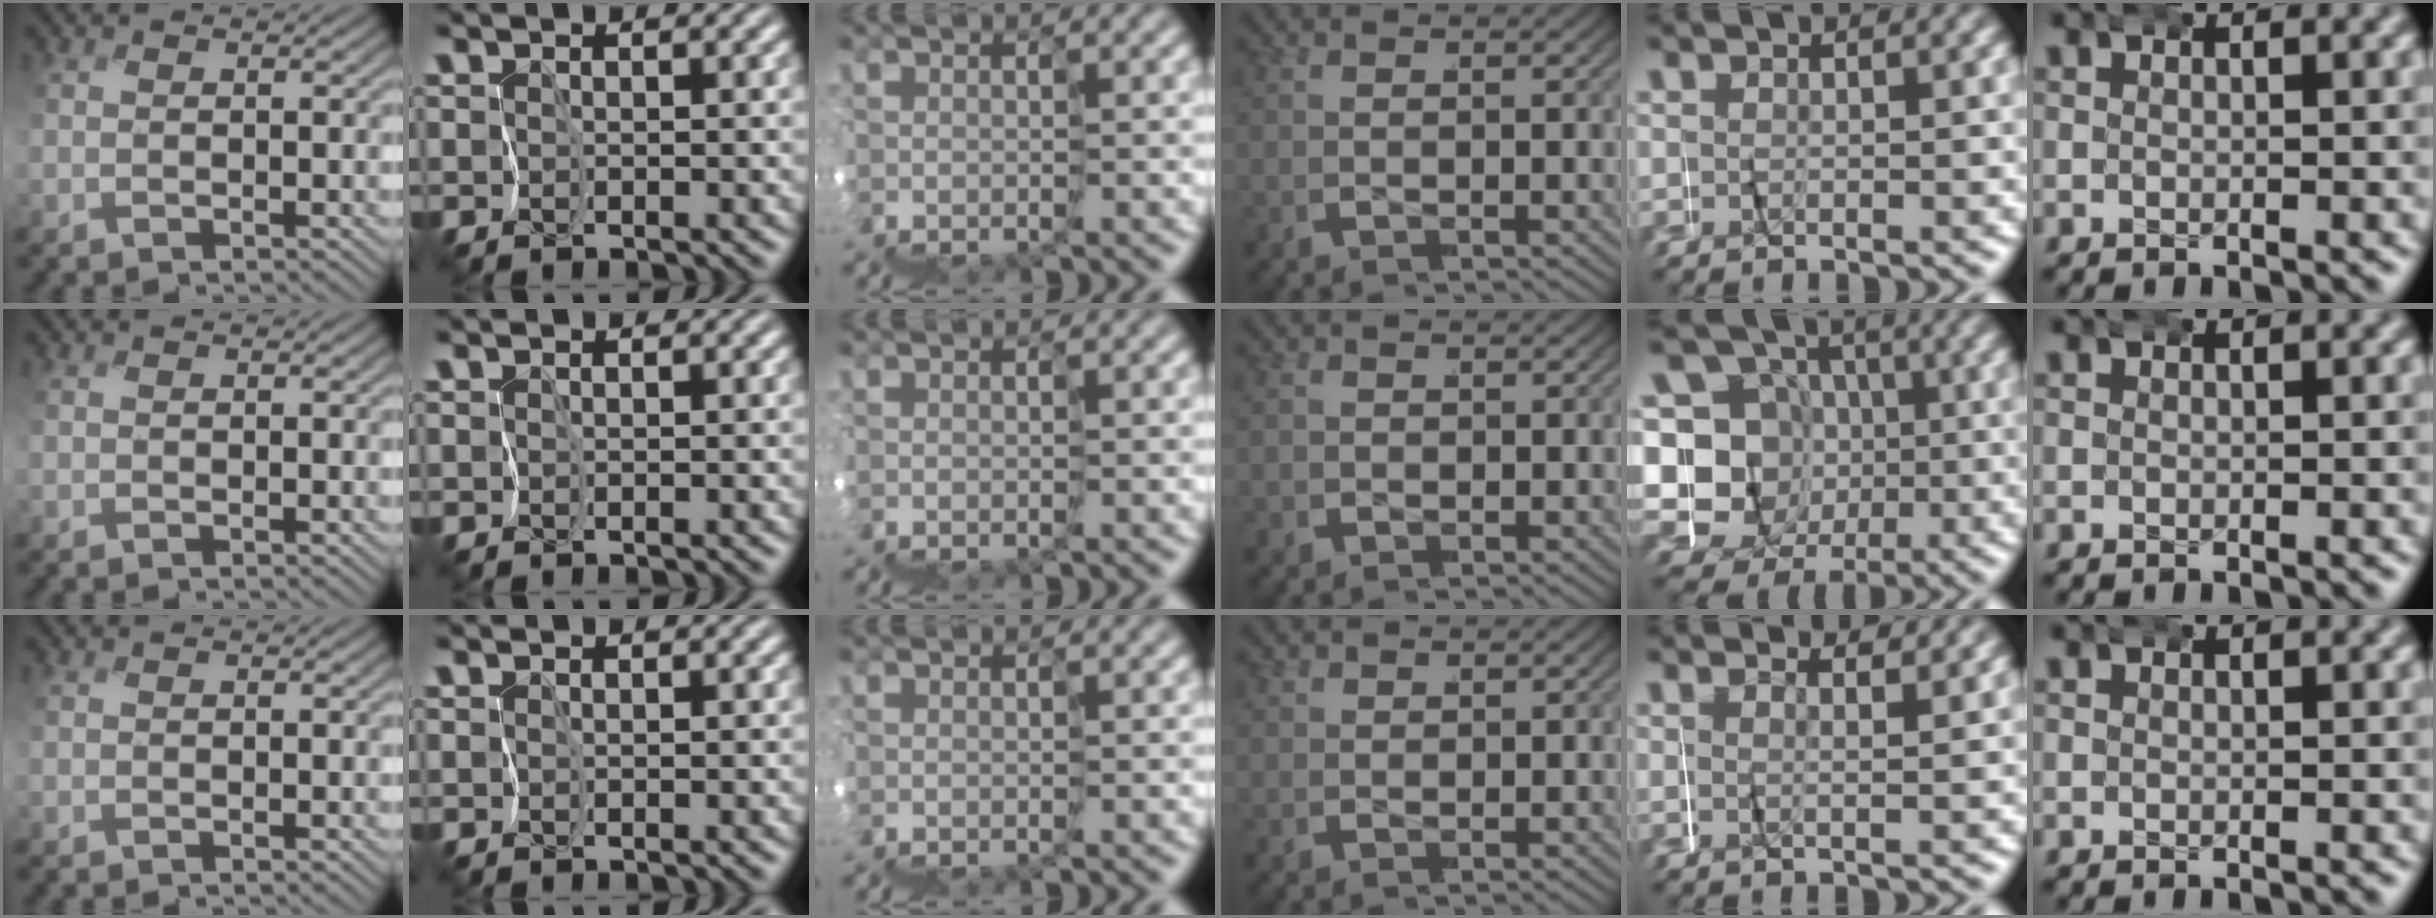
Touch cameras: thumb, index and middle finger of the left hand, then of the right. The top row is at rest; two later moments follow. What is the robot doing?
{"motion": "wrap", "object": "napkin"}